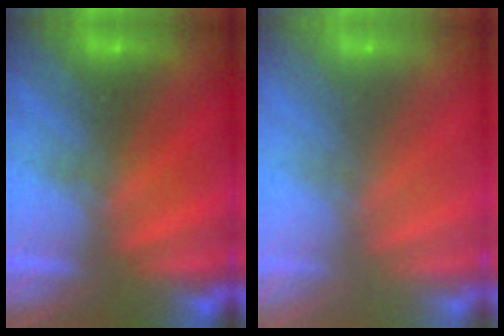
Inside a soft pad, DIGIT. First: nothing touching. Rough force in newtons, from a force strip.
{"total": 7.8}